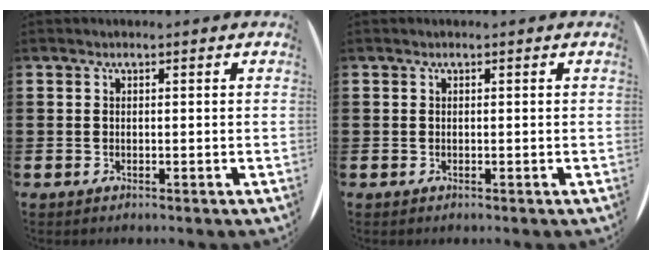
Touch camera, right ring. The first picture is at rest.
{"total": 0.0}